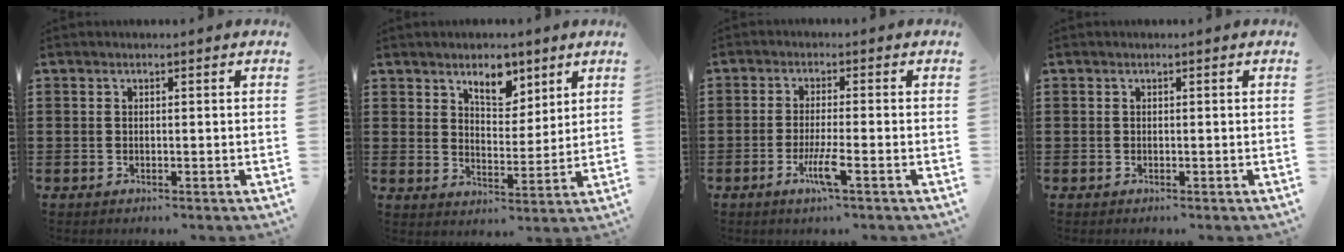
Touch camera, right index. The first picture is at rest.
{"total": 6.3, "force": [4.5, 3.2, 3.0], "torque": [-0.050, -0.005, 0.079]}
{"total": 4.7, "force": [-2.2, 0.1, 4.1], "torque": [-0.082, -0.016, -0.040]}
{"total": 0.0}